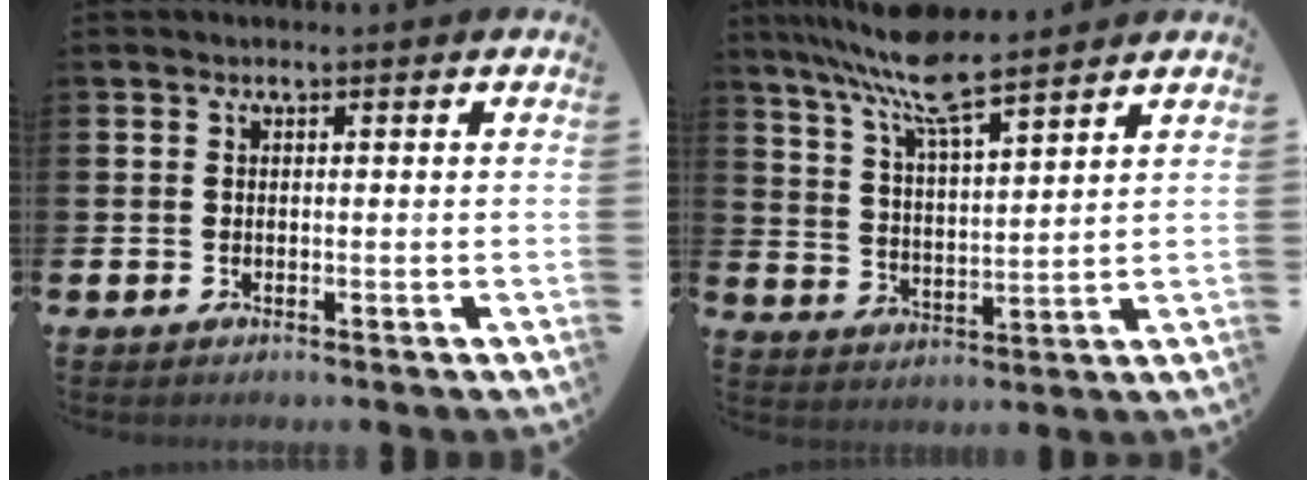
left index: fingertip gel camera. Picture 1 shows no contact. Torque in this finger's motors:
{"motor_torque": [0.46, -0.49, 1.02, 0.21]}